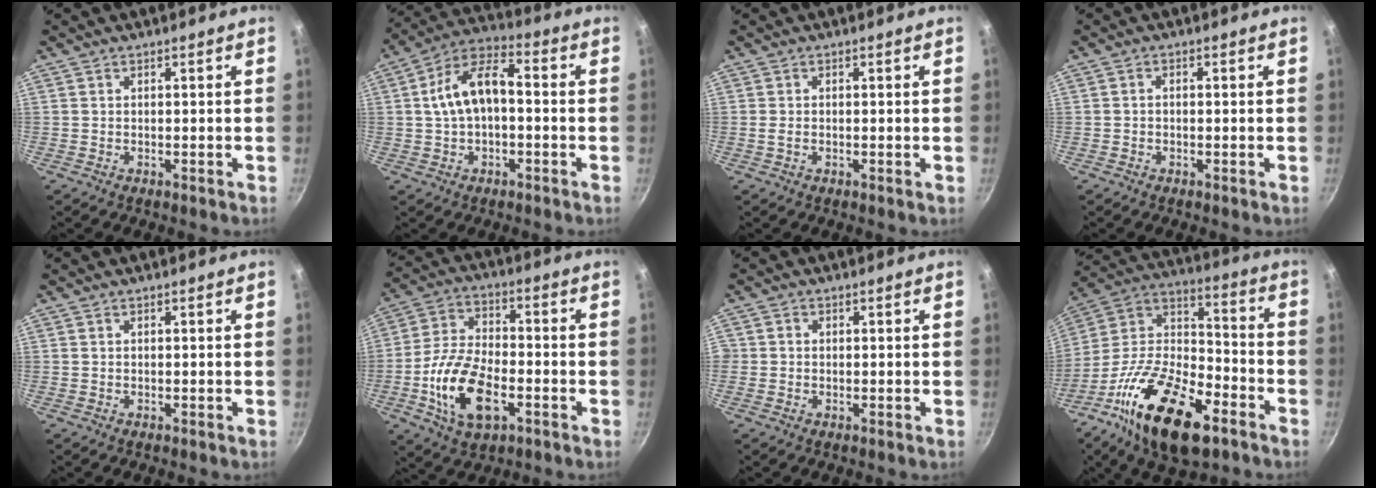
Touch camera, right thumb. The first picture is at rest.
{"total": 11.9, "force": [-0.1, 6.6, 9.9], "torque": [-0.162, 0.046, -0.011]}
{"total": 0.9, "force": [-0.1, 0.5, 0.8], "torque": [-0.016, 0.000, -0.006]}
{"total": 1.0, "force": [-0.3, 0.7, 0.6], "torque": [-0.012, 0.007, -0.006]}
{"total": 0.0}
{"total": 15.4, "force": [-4.8, 8.2, 12.0], "torque": [-0.226, 0.026, -0.093]}
{"total": 1.2, "force": [-0.1, 1.1, 0.3], "torque": [-0.002, 0.001, -0.004]}
{"total": 25.7, "force": [-13.3, 12.0, 18.4], "torque": [-0.308, 0.065, -0.249]}